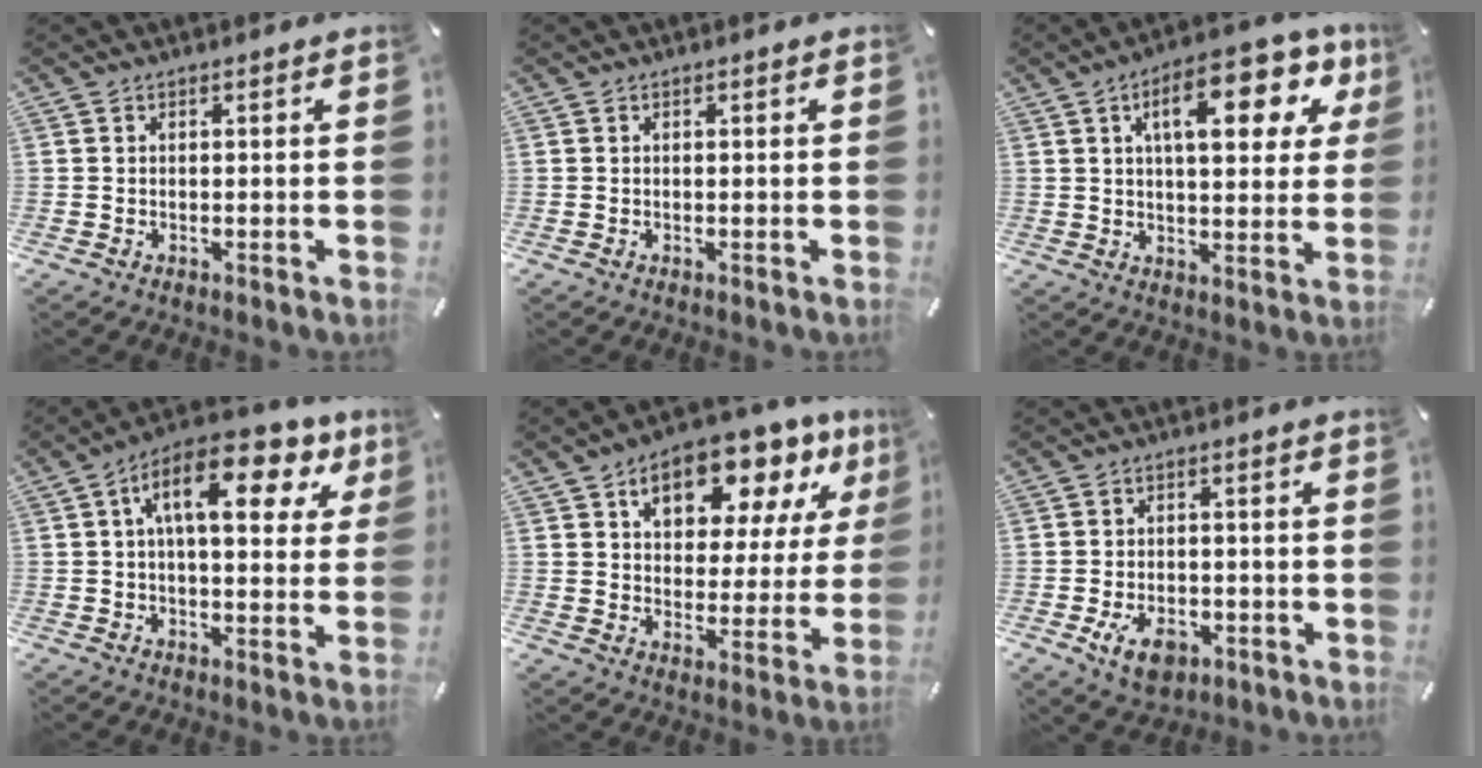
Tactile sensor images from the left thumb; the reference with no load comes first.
{"total": 0.0}
{"total": 16.2, "force": [7.2, 6.8, 12.8], "torque": [-0.186, -0.016, 0.111]}
{"total": 15.1, "force": [6.1, 6.8, 12.1], "torque": [-0.186, -0.013, 0.097]}
{"total": 15.5, "force": [9.9, 8.5, 8.3], "torque": [-0.124, -0.053, 0.170]}
{"total": 6.5, "force": [-2.6, 4.3, 4.0], "torque": [-0.080, 0.006, -0.049]}